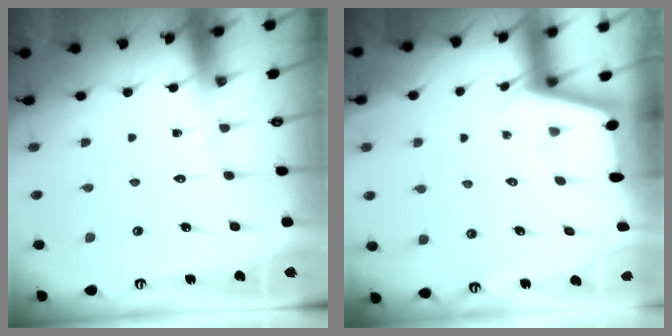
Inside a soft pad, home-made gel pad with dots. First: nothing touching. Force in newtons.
{"total": 2.2, "press": 2.2, "slide": 0.3}